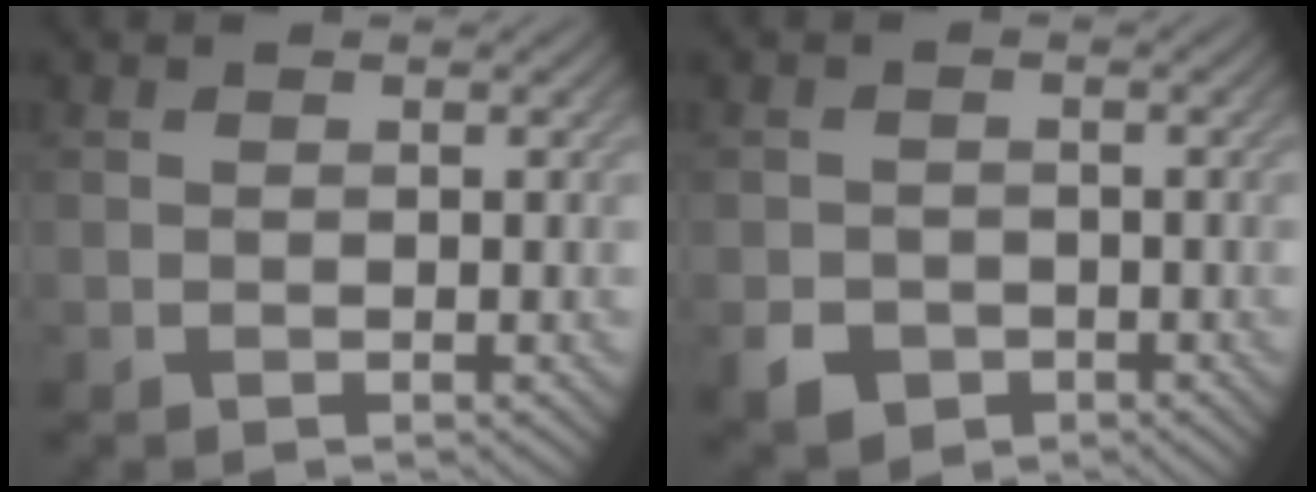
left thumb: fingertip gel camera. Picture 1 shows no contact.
{"total": 3.3, "force": [-1.7, 2.6, 1.3], "torque": [-0.028, -0.011, -0.034]}